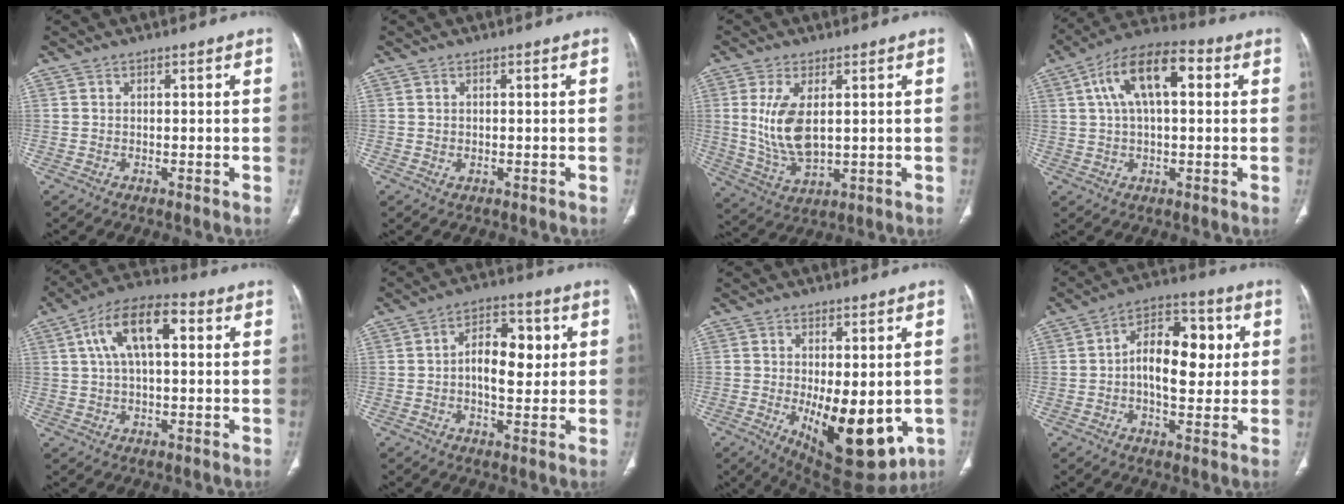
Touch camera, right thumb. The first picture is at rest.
{"total": 0.7, "force": [0.0, 0.4, 0.6], "torque": [-0.017, 0.001, 0.003]}
{"total": 10.3, "force": [1.7, 5.0, 8.9], "torque": [-0.180, -0.018, 0.048]}
{"total": 14.0, "force": [3.8, 6.5, 11.8], "torque": [-0.204, 0.027, 0.059]}
{"total": 12.6, "force": [3.3, 5.8, 10.7], "torque": [-0.192, 0.026, 0.052]}
{"total": 9.5, "force": [0.9, 5.3, 7.8], "torque": [-0.097, 0.011, 0.011]}
{"total": 15.8, "force": [-3.3, 6.8, 13.9], "torque": [-0.191, -0.020, -0.024]}
{"total": 13.2, "force": [1.0, 7.4, 10.9], "torque": [-0.141, 0.022, 0.009]}